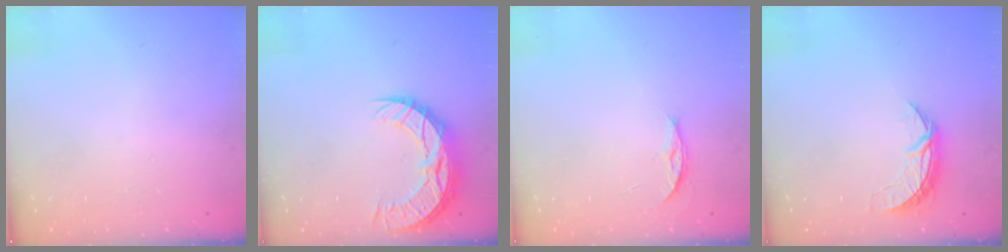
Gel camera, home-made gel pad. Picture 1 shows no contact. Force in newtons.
{"total": 12.2, "press": 12.2, "slide": 0.8}
{"total": 3.5, "press": 3.5, "slide": 0.4}
{"total": 6.5, "press": 6.5, "slide": 0.4}